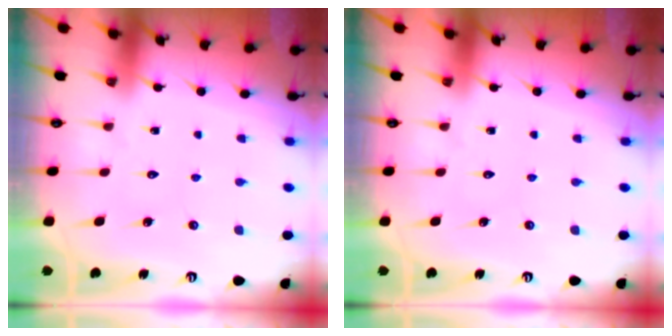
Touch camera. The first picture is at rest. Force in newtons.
{"total": 0.0}